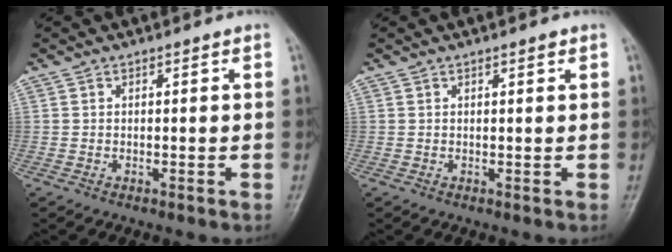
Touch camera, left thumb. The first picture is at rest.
{"total": 1.2, "force": [0.7, 0.3, 0.9], "torque": [-0.013, -0.002, 0.010]}